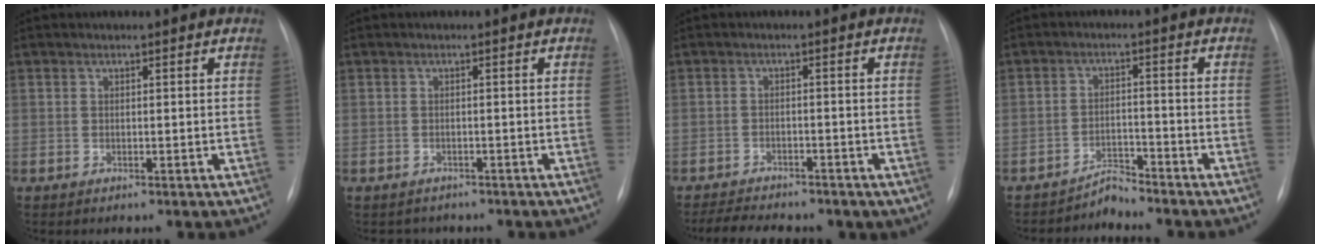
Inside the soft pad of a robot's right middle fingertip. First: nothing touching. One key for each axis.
{"total": 2.6, "fx": -2.2, "fy": 1.3, "fz": -0.2, "tx": 0.000, "ty": 0.004, "tz": -0.030}
{"total": 8.6, "fx": -6.7, "fy": 3.6, "fz": 3.9, "tx": -0.072, "ty": 0.002, "tz": -0.088}
{"total": 3.0, "fx": -2.9, "fy": -0.1, "fz": -0.5, "tx": 0.014, "ty": -0.010, "tz": -0.048}